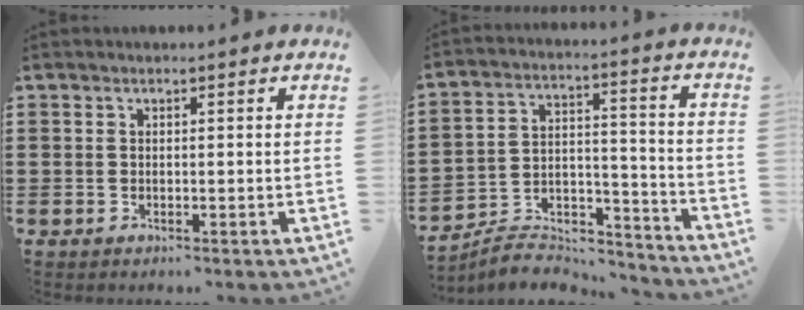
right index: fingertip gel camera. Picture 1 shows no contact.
{"total": 7.1, "force": [-6.7, 2.0, 1.3], "torque": [-0.019, 0.017, -0.131]}